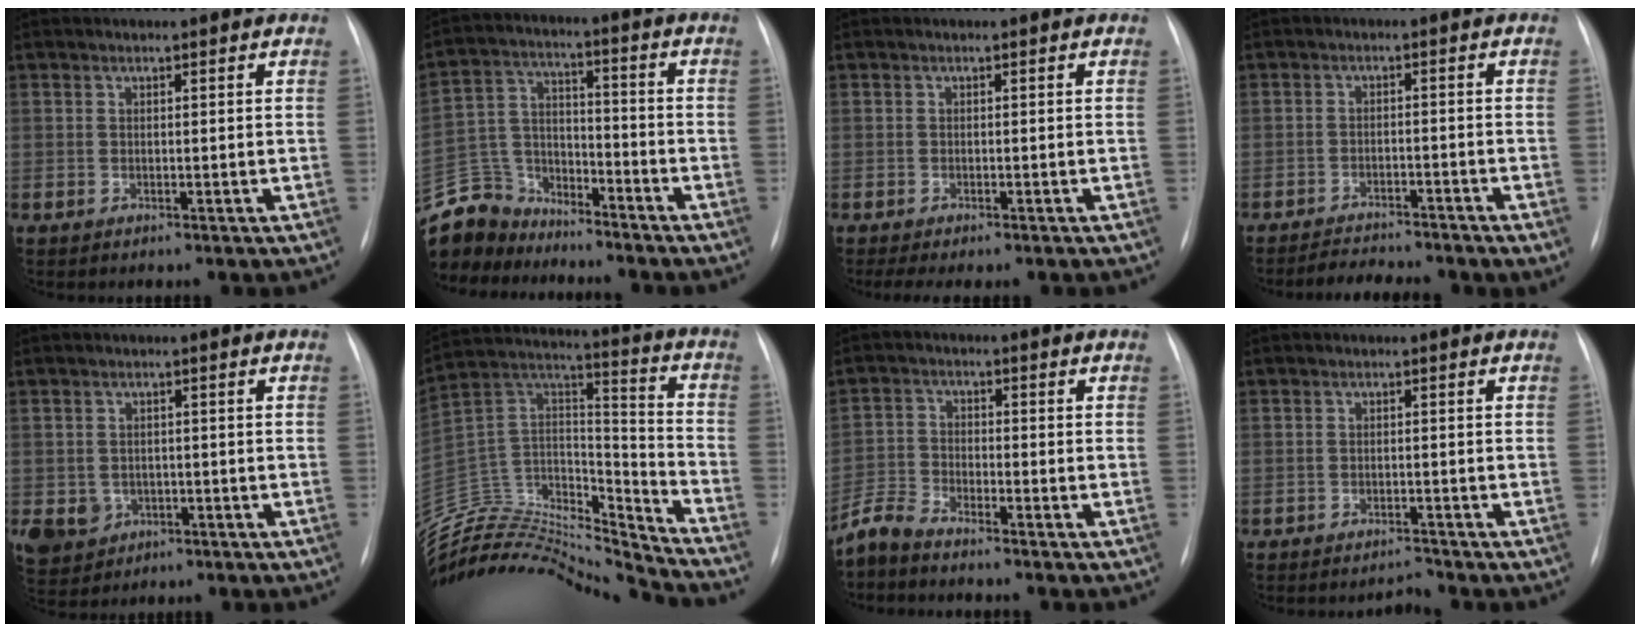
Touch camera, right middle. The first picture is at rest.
{"total": 12.5, "force": [-11.6, 4.7, 1.3], "torque": [-0.039, 0.025, -0.221]}
{"total": 3.8, "force": [-3.0, 0.8, 2.2], "torque": [-0.033, -0.009, -0.036]}
{"total": 4.6, "force": [-4.4, -0.1, 1.4], "torque": [-0.024, -0.016, -0.072]}
{"total": 7.0, "force": [-2.5, 6.3, 1.8], "torque": [-0.049, 0.007, -0.027]}
{"total": 26.9, "force": [-25.7, 4.3, 6.7], "torque": [-0.170, 0.026, -0.426]}
{"total": 4.5, "force": [-4.5, 0.1, 0.8], "torque": [-0.022, -0.020, -0.091]}
{"total": 1.8, "force": [-1.8, -0.3, -0.3], "torque": [0.007, -0.011, -0.024]}